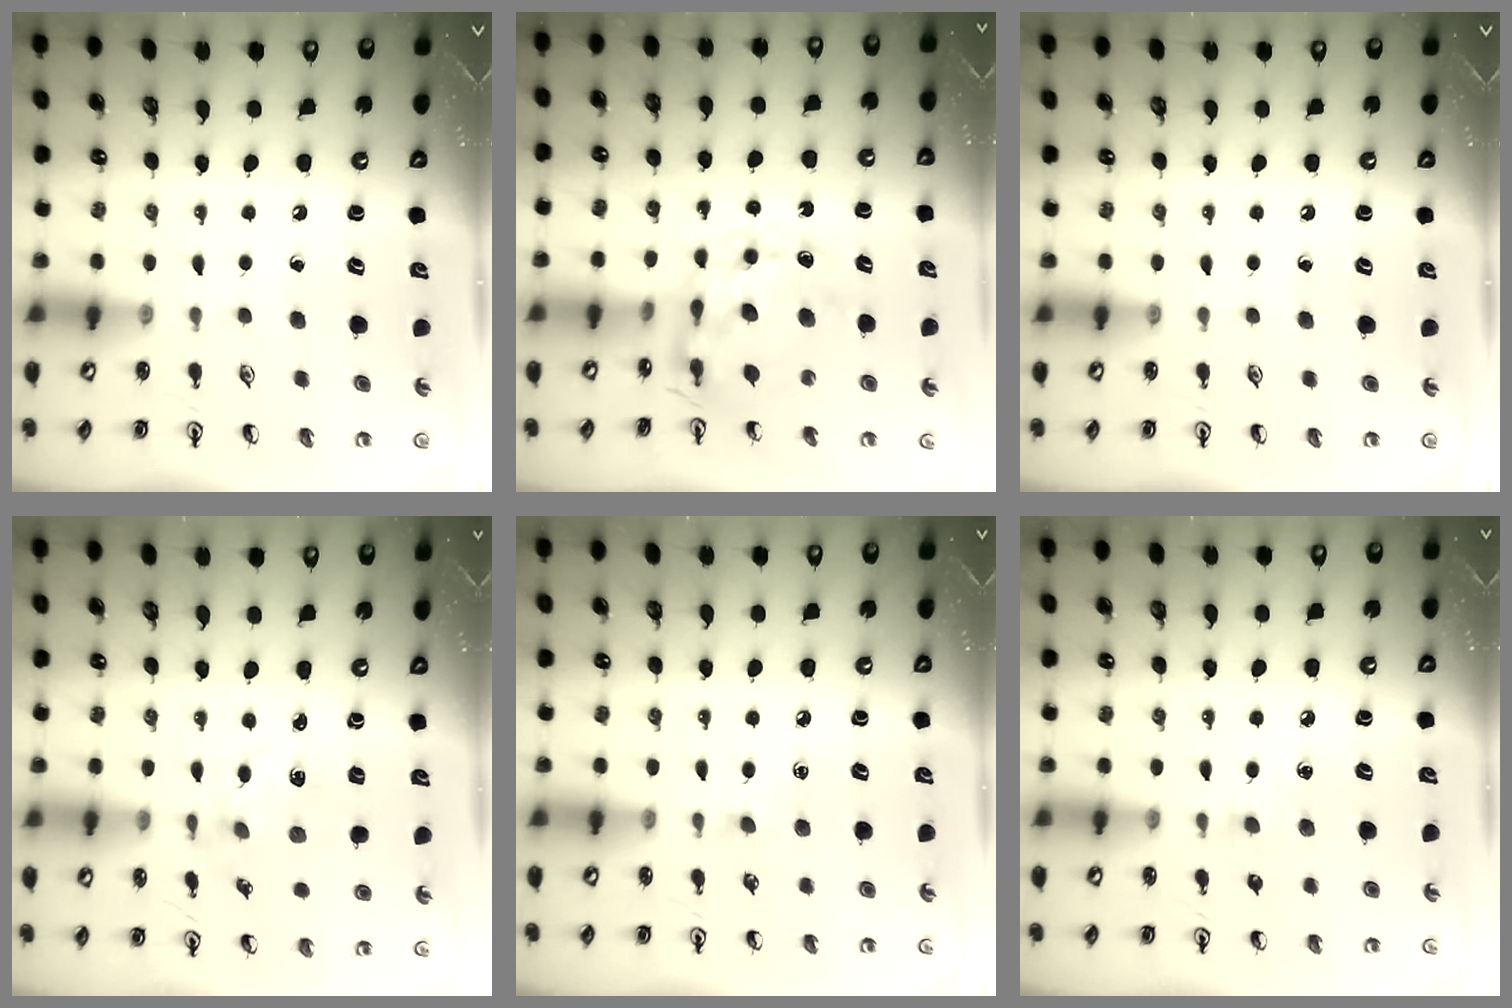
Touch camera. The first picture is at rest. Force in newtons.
{"total": 9.0, "press": 8.9, "slide": 0.9}
{"total": 0.0}
{"total": 2.4, "press": 2.4, "slide": 0.4}
{"total": 5.2, "press": 5.1, "slide": 0.8}
{"total": 7.5, "press": 7.4, "slide": 0.9}